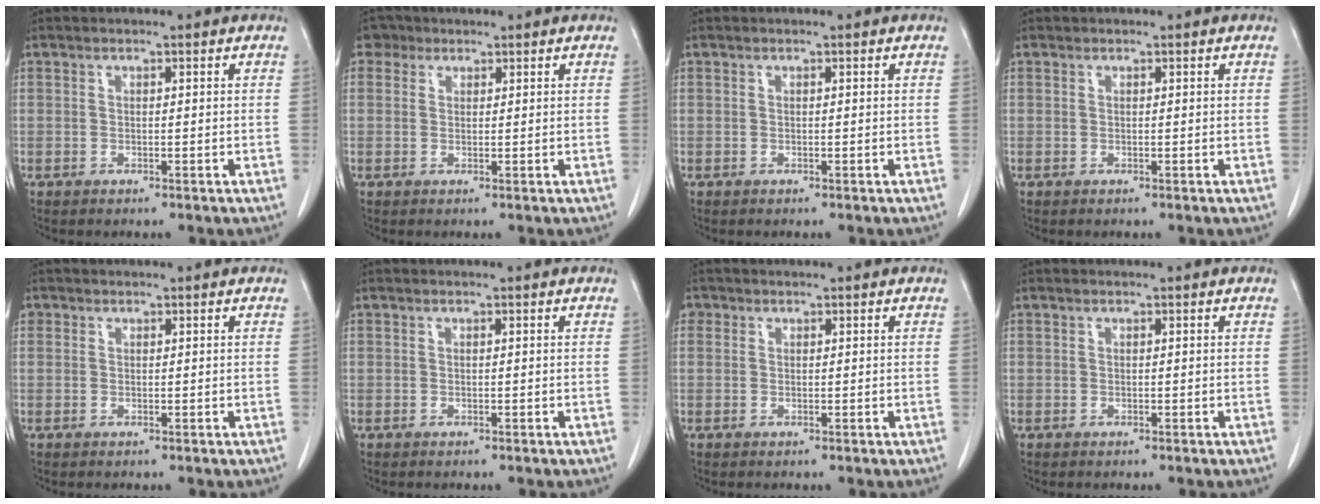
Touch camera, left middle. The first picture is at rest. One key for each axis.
{"total": 2.3, "fx": 1.4, "fy": 1.8, "fz": 0.2, "tx": -0.001, "ty": 0.008, "tz": 0.020}
{"total": 0.0}
{"total": 0.0}
{"total": 0.8, "fx": 0.4, "fy": 0.7, "fz": 0.1, "tx": 0.004, "ty": 0.005, "tz": 0.006}
{"total": 0.0}
{"total": 1.3, "fx": 0.5, "fy": 1.1, "fz": 0.2, "tx": 0.003, "ty": 0.006, "tz": 0.008}
{"total": 0.0}